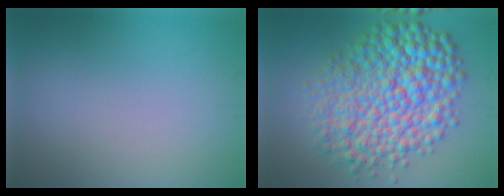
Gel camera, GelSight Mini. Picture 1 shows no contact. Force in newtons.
{"total": 10.9, "press": 10.9, "slide": 0.0}